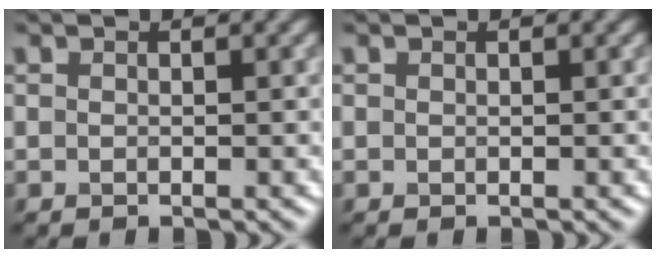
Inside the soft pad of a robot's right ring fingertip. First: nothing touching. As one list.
[{"total": 0.0}]